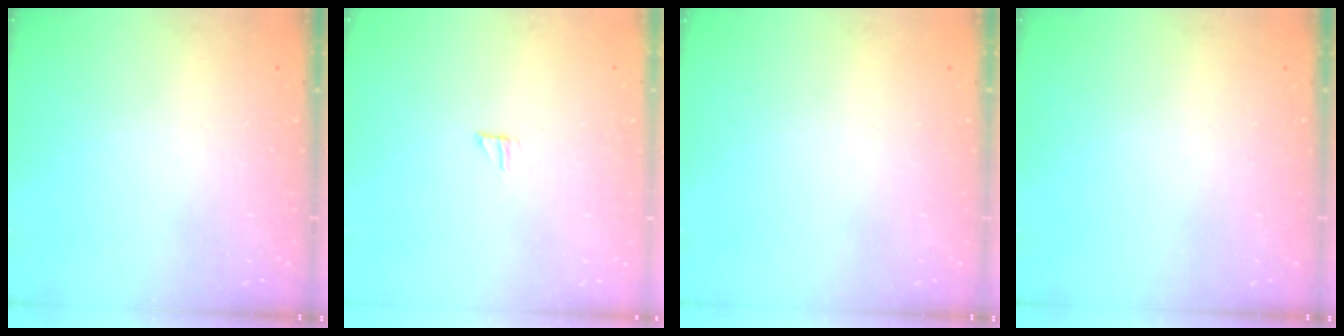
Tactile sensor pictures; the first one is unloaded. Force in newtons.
{"total": 5.4, "press": 5.4, "slide": 0.5}
{"total": 0.0}
{"total": 0.0}